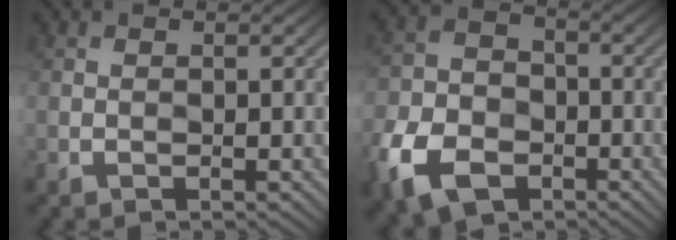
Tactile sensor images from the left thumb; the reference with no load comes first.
{"total": 10.8, "force": [-4.5, 7.6, 6.2], "torque": [-0.155, -0.028, -0.095]}